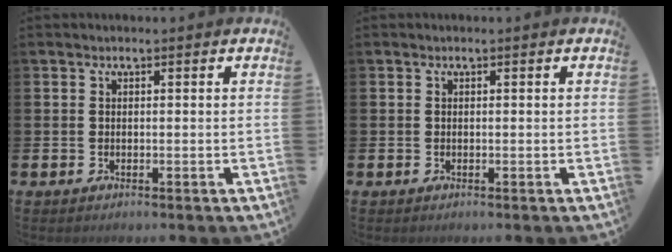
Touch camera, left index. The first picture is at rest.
{"total": 0.0}